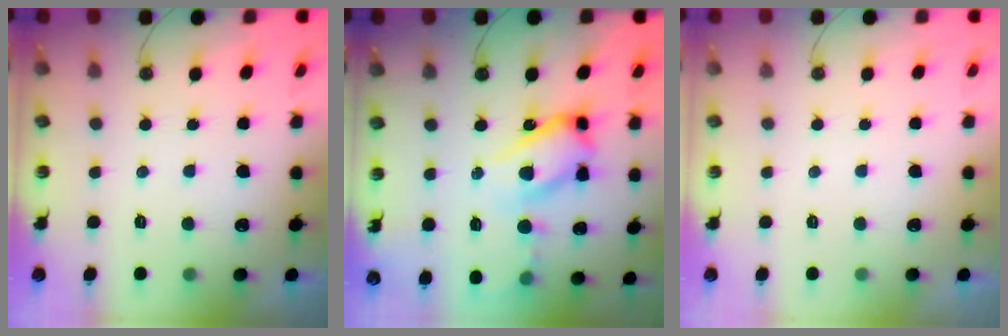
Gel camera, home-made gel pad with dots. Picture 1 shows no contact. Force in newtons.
{"total": 15.7, "press": 15.5, "slide": 2.6}
{"total": 0.0}